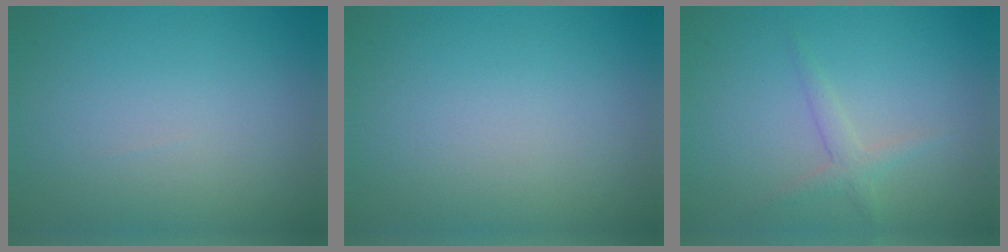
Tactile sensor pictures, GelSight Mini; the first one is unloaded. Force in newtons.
{"total": 0.0}
{"total": 1.7, "press": 1.7, "slide": 0.1}